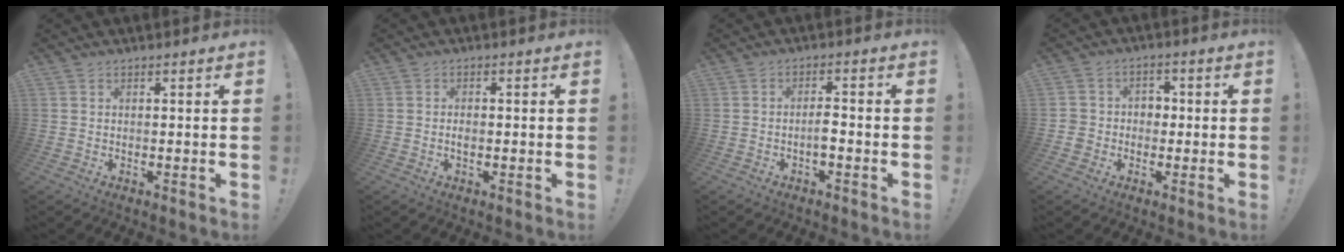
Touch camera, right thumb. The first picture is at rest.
{"total": 1.5, "force": [-0.6, 0.7, 1.1], "torque": [-0.021, 0.004, -0.011]}
{"total": 3.8, "force": [-1.5, 1.2, 3.3], "torque": [-0.070, 0.005, -0.027]}
{"total": 5.8, "force": [-1.3, 5.5, 1.5], "torque": [-0.031, 0.018, -0.023]}